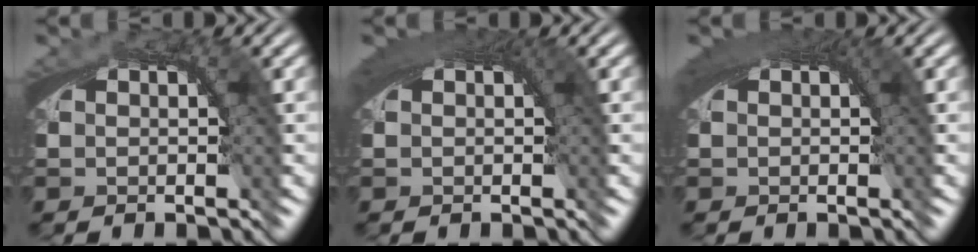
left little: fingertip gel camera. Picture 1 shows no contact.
{"total": 2.6, "force": [0.7, 1.4, 2.0], "torque": [-0.034, -0.007, 0.013]}
{"total": 2.6, "force": [0.7, 1.5, 2.0], "torque": [-0.034, -0.006, 0.011]}